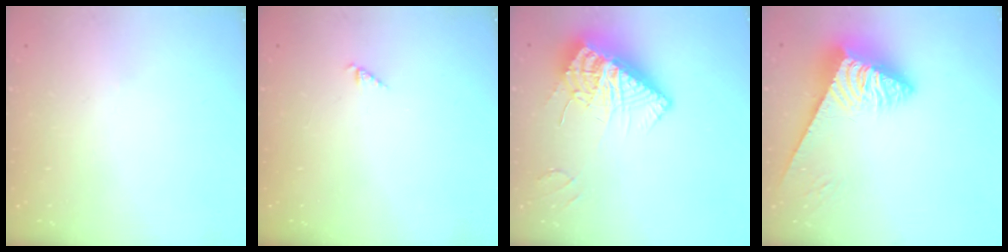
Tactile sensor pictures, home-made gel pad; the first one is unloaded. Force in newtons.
{"total": 0.7, "press": 0.7, "slide": 0.2}
{"total": 14.4, "press": 14.3, "slide": 1.6}
{"total": 5.3, "press": 5.2, "slide": 0.5}